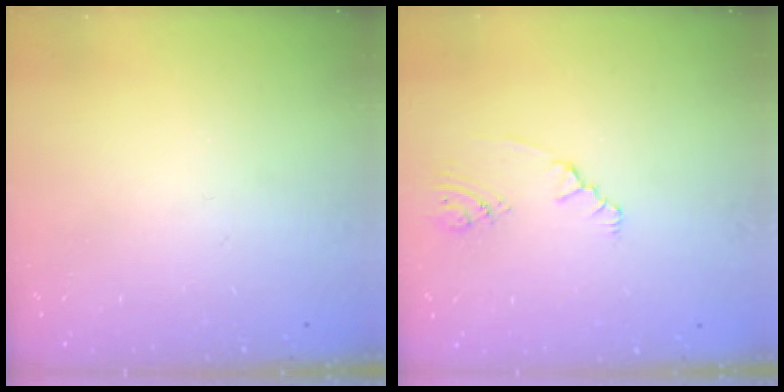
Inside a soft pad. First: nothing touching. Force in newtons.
{"total": 2.1, "press": 1.8, "slide": 1.1}